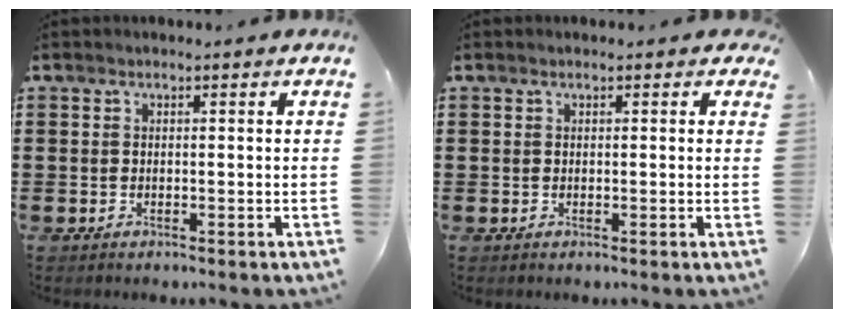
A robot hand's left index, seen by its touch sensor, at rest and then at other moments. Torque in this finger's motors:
{"motor_torque": [1.04, -1.10, 0.21, 0.00]}